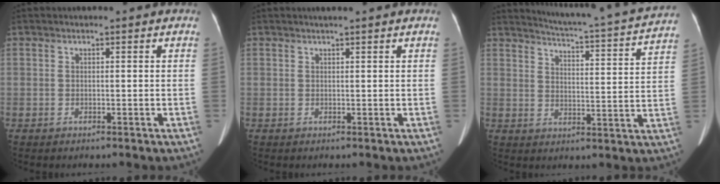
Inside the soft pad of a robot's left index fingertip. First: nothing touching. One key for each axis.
{"total": 1.3, "fx": 1.0, "fy": -0.2, "fz": 0.7, "tx": -0.013, "ty": 0.009, "tz": 0.023}
{"total": 17.8, "fx": 16.9, "fy": -0.5, "fz": 5.6, "tx": -0.099, "ty": -0.047, "tz": 0.208}